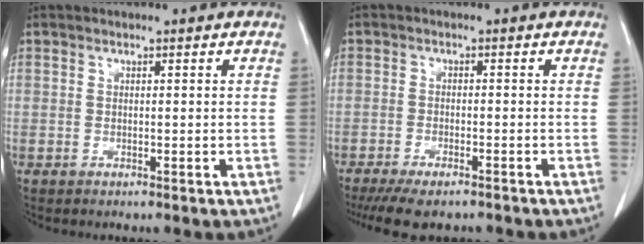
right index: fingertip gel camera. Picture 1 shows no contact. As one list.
[{"total": 7.4, "force": [-6.1, 1.9, 3.8], "torque": [-0.055, -0.011, -0.099]}]